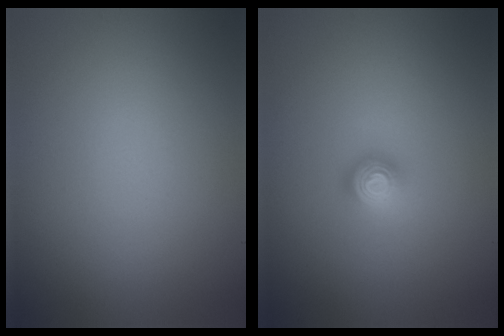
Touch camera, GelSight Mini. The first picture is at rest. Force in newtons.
{"total": 1.9, "press": 1.4, "slide": 1.2}